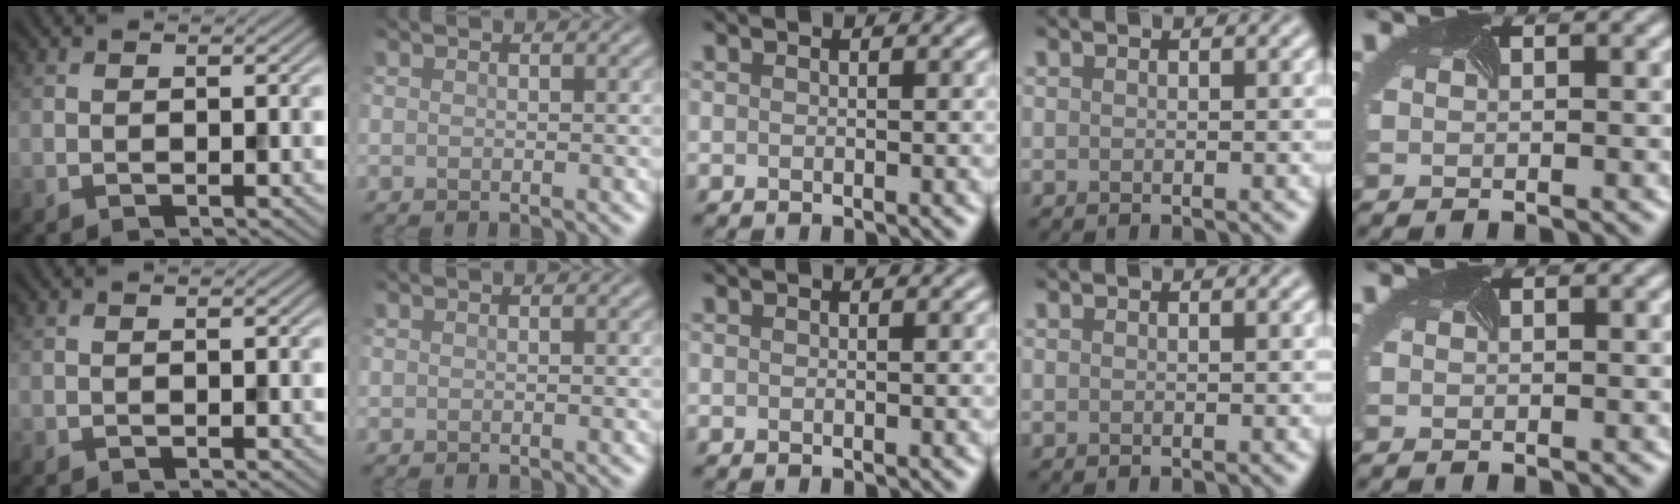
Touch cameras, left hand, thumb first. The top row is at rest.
{}